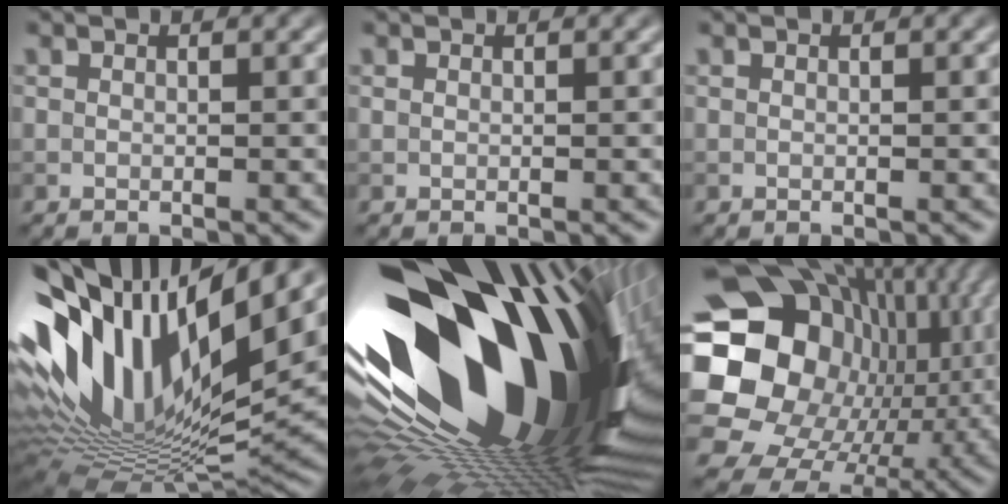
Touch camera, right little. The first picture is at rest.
{"total": 0.0}
{"total": 0.0}
{"total": 17.0, "force": [5.2, 8.2, 14.0], "torque": [-0.275, 0.012, 0.087]}
{"total": 22.0, "force": [3.5, 10.1, 19.2], "torque": [-0.334, -0.025, 0.039]}
{"total": 22.0, "force": [3.6, 18.9, 10.8], "torque": [-0.191, -0.018, 0.066]}